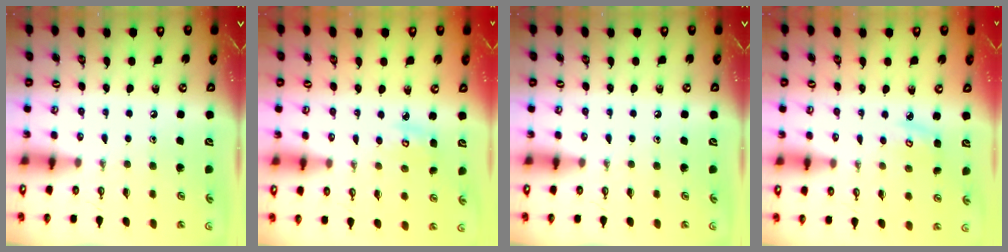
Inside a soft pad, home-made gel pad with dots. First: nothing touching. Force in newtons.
{"total": 3.1, "press": 3.1, "slide": 0.2}
{"total": 0.0}
{"total": 4.0, "press": 3.9, "slide": 0.4}